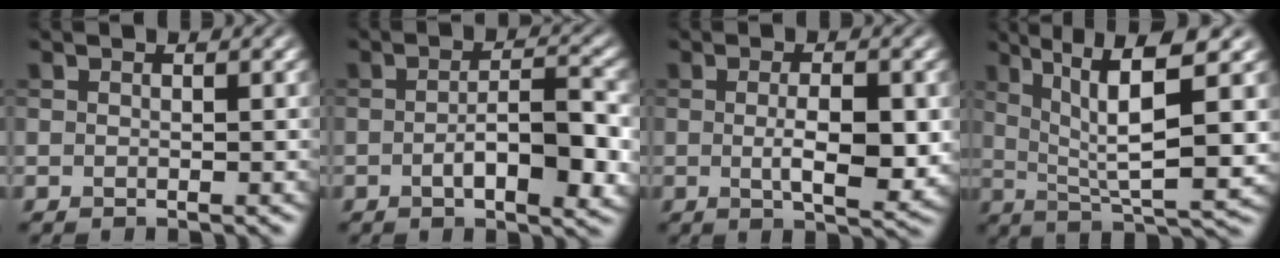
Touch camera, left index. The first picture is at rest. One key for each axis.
{"total": 6.2, "fx": -1.2, "fy": 2.1, "fz": 5.7, "tx": -0.091, "ty": -0.003, "tz": -0.017}
{"total": 5.0, "fx": -0.3, "fy": 1.6, "fz": 4.7, "tx": -0.079, "ty": -0.009, "tz": -0.002}
{"total": 9.9, "fx": 3.0, "fy": 2.1, "fz": 9.2, "tx": -0.152, "ty": 0.007, "tz": 0.059}